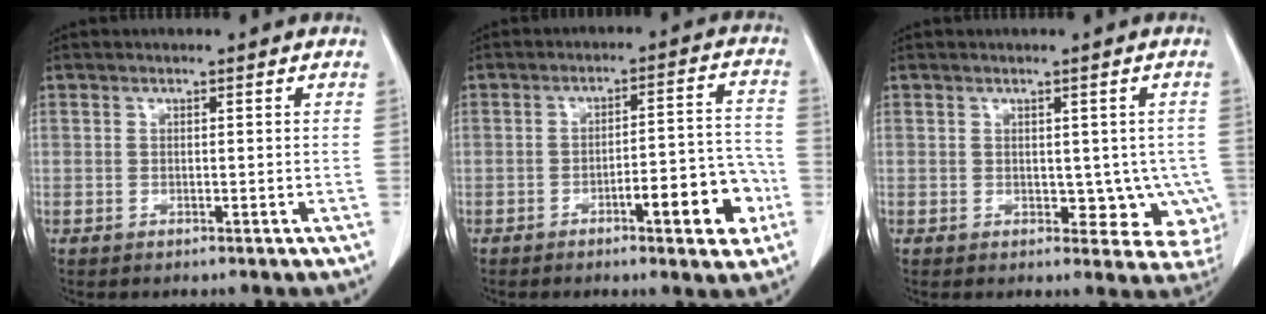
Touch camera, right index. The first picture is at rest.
{"total": 9.7, "force": [-4.3, 2.1, 8.5], "torque": [-0.109, 0.022, -0.056]}
{"total": 6.4, "force": [-0.8, 4.3, 4.7], "torque": [-0.025, 0.005, -0.002]}